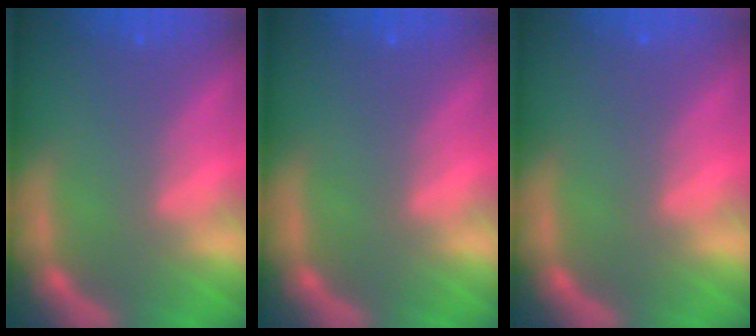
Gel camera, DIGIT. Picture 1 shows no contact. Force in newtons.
{"total": 0.0}
{"total": 0.0}